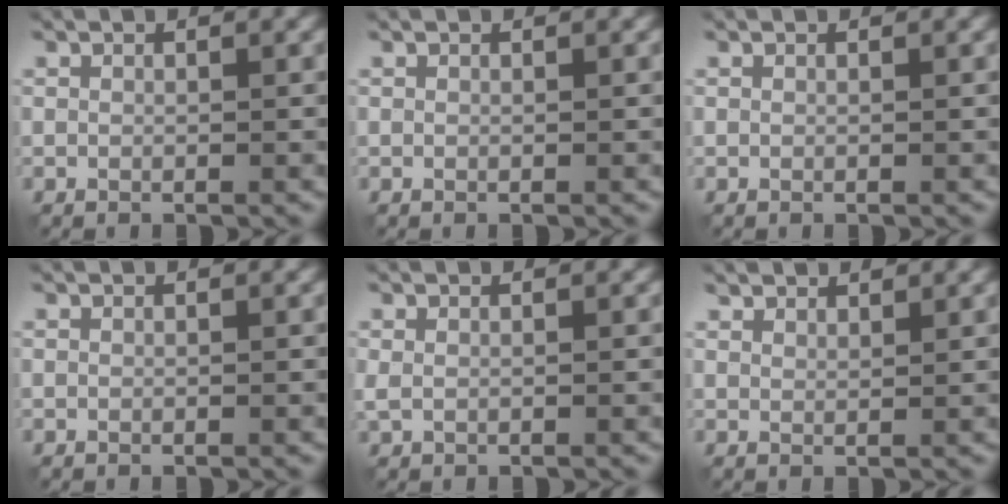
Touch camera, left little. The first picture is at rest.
{"total": 0.0}
{"total": 0.0}
{"total": 0.0}
{"total": 0.7, "force": [0.2, 0.4, 0.6], "torque": [-0.018, 0.000, 0.005]}
{"total": 2.6, "force": [2.4, 0.6, 0.8], "torque": [-0.013, 0.000, 0.042]}